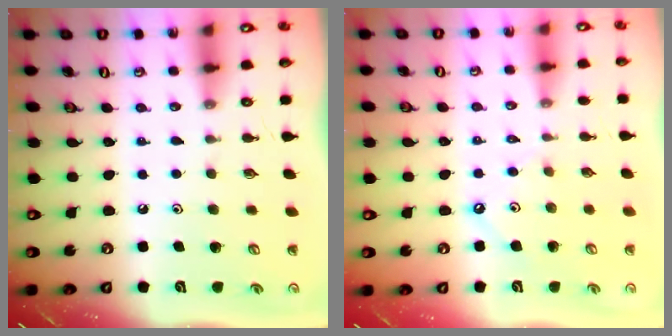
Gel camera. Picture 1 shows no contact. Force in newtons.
{"total": 2.0, "press": 2.0, "slide": 0.2}